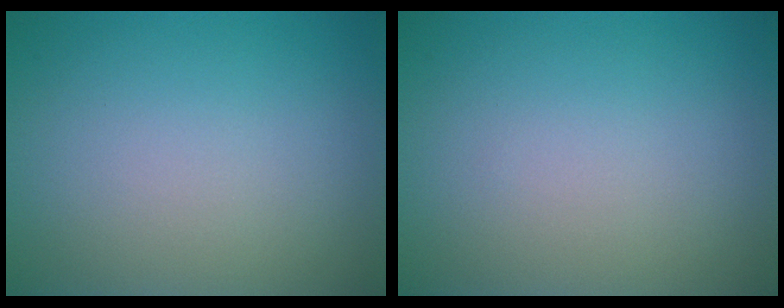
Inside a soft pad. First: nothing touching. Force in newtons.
{"total": 0.0}